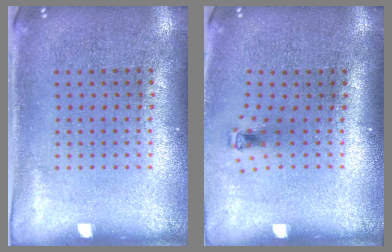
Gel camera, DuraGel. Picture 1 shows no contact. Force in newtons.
{"total": 0.6, "press": 0.3, "slide": 0.5}